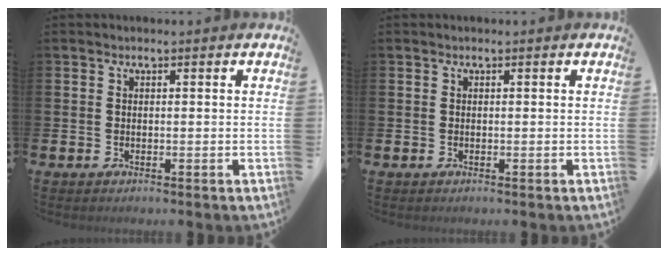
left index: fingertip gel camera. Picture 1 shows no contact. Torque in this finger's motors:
{"motor_torque": [-0.12, 0.12, 0.02, -0.01]}